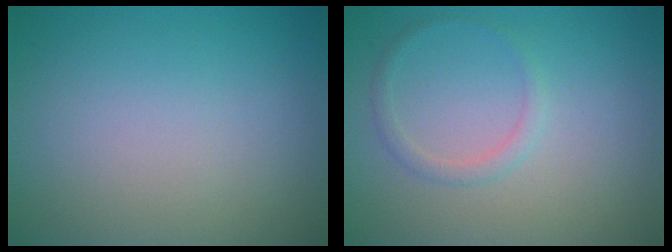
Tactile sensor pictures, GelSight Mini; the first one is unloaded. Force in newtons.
{"total": 1.1, "press": 1.1, "slide": 0.1}